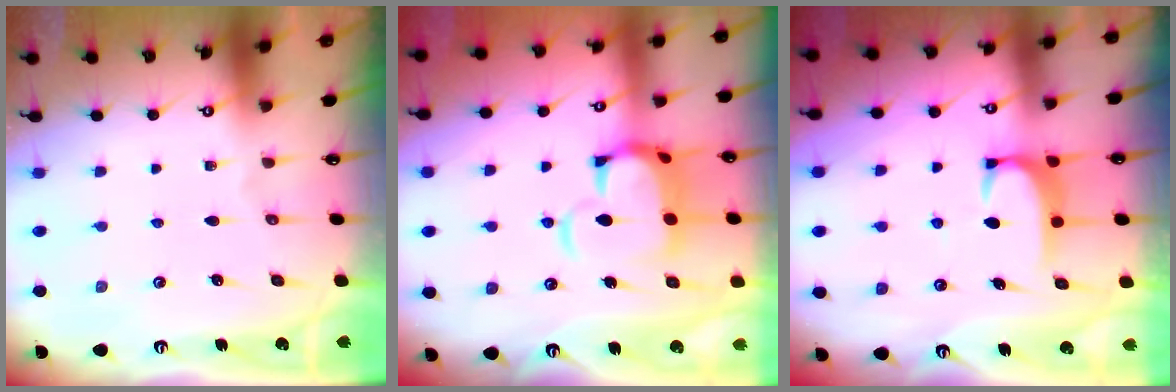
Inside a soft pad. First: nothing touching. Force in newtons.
{"total": 8.3, "press": 8.1, "slide": 1.4}
{"total": 1.8, "press": 1.7, "slide": 0.5}